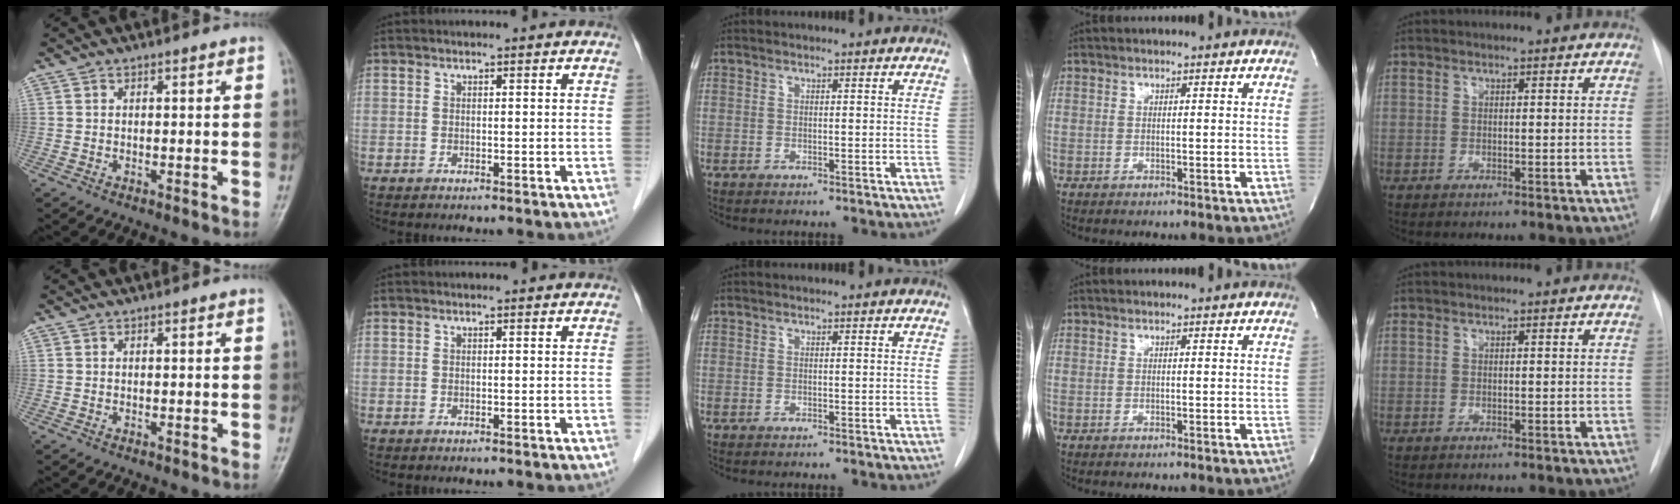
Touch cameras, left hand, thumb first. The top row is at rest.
{}